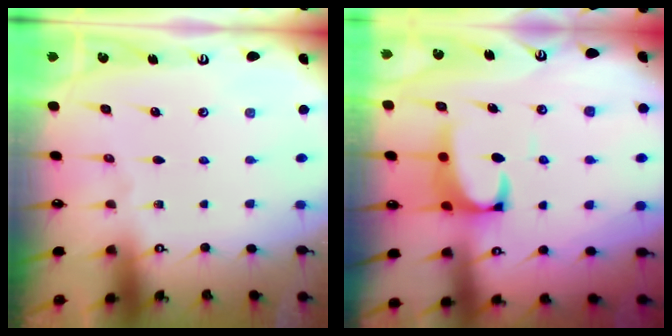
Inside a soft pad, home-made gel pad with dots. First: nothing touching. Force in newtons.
{"total": 3.0, "press": 2.8, "slide": 1.1}